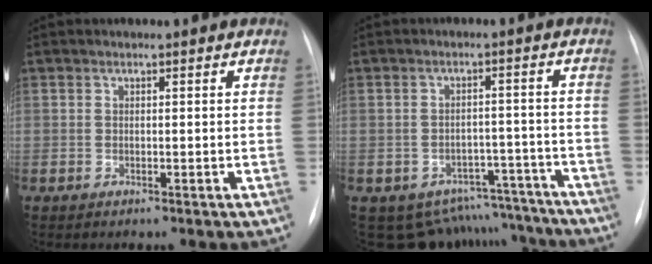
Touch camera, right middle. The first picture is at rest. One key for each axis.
{"total": 11.7, "fx": -10.5, "fy": 5.2, "fz": 0.6, "tx": 0.008, "ty": 0.040, "tz": -0.123}